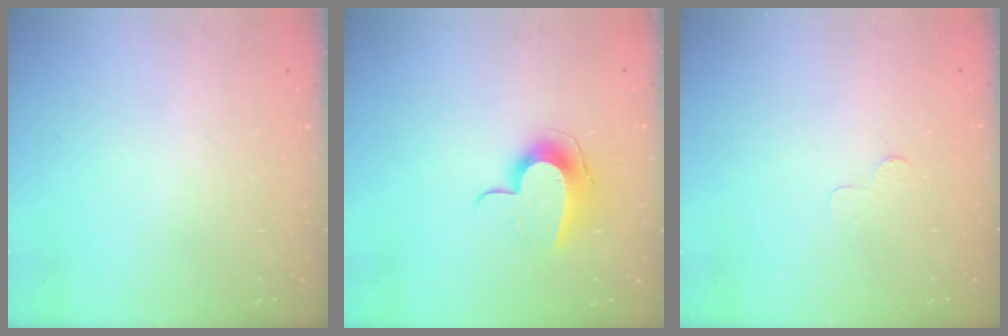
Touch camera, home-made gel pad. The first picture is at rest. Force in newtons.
{"total": 9.7, "press": 9.7, "slide": 0.5}
{"total": 2.1, "press": 2.1, "slide": 0.2}